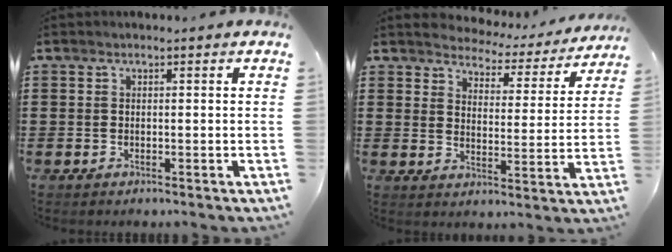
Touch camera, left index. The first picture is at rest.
{"total": 3.6, "force": [3.5, 0.4, -0.2], "torque": [-0.021, -0.029, 0.056]}